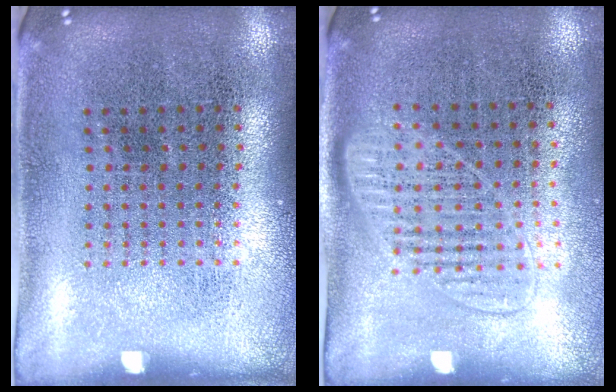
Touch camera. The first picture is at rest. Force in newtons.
{"total": 1.4, "press": 1.3, "slide": 0.6}